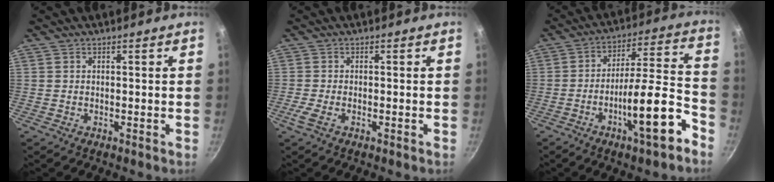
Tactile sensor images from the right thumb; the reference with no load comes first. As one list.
[{"total": 2.6, "force": [-1.1, 1.0, 2.1], "torque": [-0.057, 0.000, -0.028]}, {"total": 15.4, "force": [-7.6, 3.4, 12.9], "torque": [-0.169, 0.059, -0.117]}]